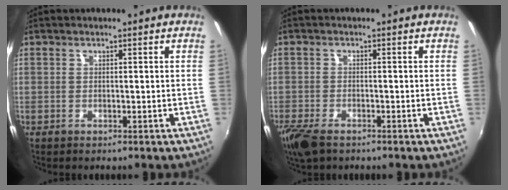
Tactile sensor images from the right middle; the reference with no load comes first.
{"total": 6.5, "force": [-4.7, 2.5, 3.8], "torque": [-0.100, -0.027, -0.093]}